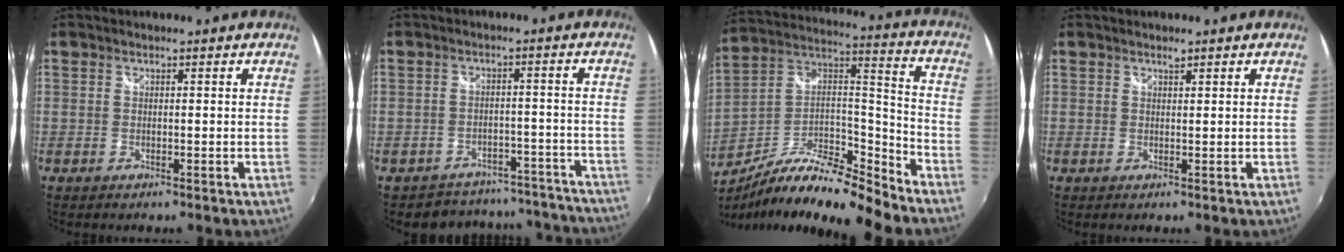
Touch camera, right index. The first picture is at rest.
{"total": 16.7, "force": [-15.0, 6.8, 2.8], "torque": [-0.063, 0.044, -0.173]}
{"total": 17.3, "force": [-13.6, 2.5, 10.4], "torque": [-0.189, 0.005, -0.259]}
{"total": 0.7, "force": [0.6, 0.2, 0.3], "torque": [-0.004, 0.001, 0.011]}